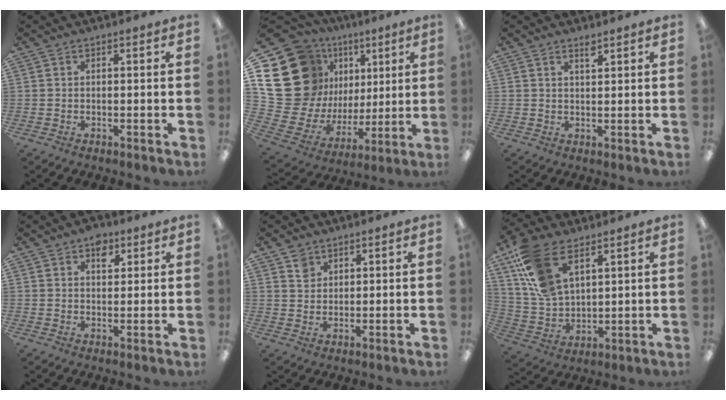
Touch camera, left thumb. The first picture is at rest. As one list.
[{"total": 25.6, "force": [8.9, 20.5, 12.4], "torque": [-0.246, -0.072, 0.212]}, {"total": 1.9, "force": [1.7, 0.3, 0.9], "torque": [-0.021, -0.001, 0.031]}, {"total": 4.6, "force": [2.5, 2.9, 2.5], "torque": [-0.021, -0.007, 0.039]}, {"total": 3.0, "force": [2.1, 2.1, 0.5], "torque": [-0.007, -0.003, 0.041]}, {"total": 15.2, "force": [8.5, 8.2, 9.6], "torque": [-0.220, -0.018, 0.161]}]